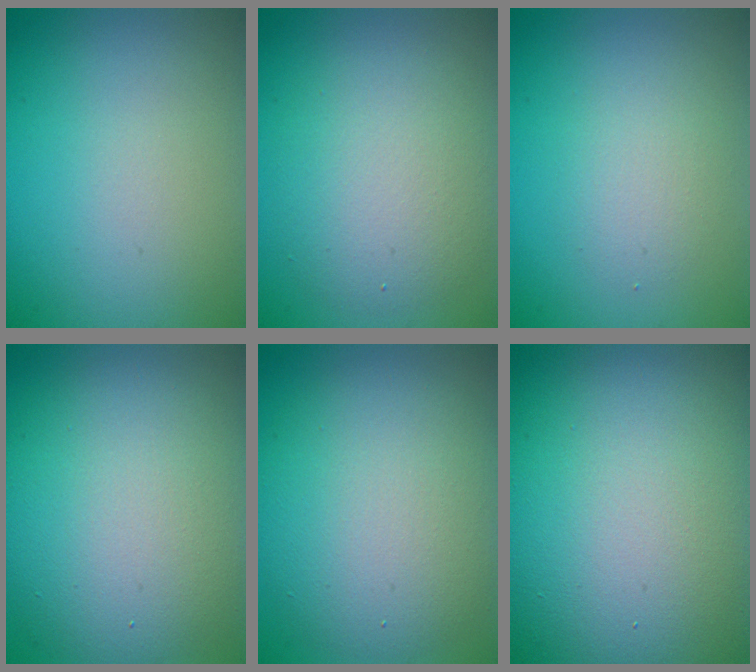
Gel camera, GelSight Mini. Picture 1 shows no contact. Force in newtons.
{"total": 5.1, "press": 5.1, "slide": 0.5}
{"total": 2.0, "press": 2.0, "slide": 0.2}
{"total": 10.5, "press": 10.5, "slide": 0.5}
{"total": 8.1, "press": 8.1, "slide": 0.5}
{"total": 22.1, "press": 22.1, "slide": 1.1}